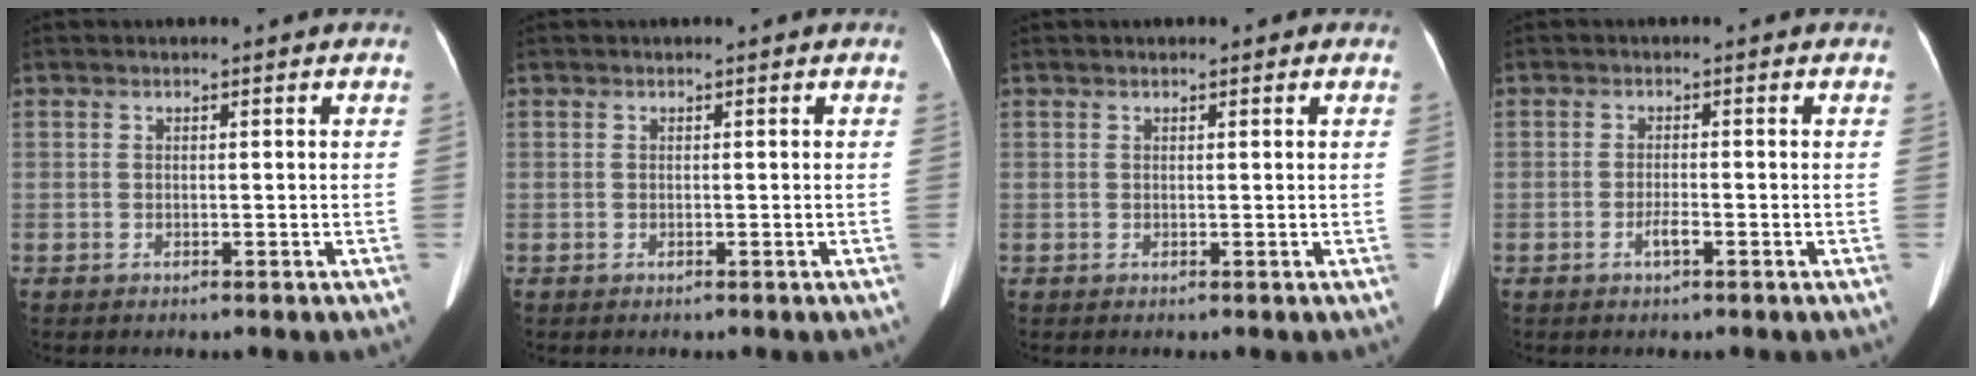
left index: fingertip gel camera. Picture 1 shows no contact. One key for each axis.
{"total": 0.0}
{"total": 0.8, "fx": 0.6, "fy": 0.3, "fz": 0.4, "tx": -0.011, "ty": 0.008, "tz": 0.006}
{"total": 1.6, "fx": -0.9, "fy": 0.2, "fz": 1.3, "tx": -0.025, "ty": 0.000, "tz": -0.017}